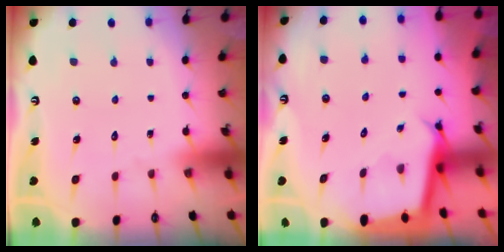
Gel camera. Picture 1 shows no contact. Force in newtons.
{"total": 3.0, "press": 3.0, "slide": 0.0}